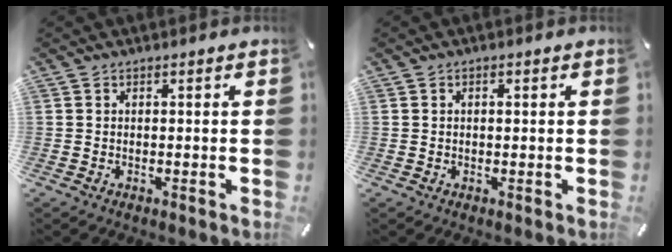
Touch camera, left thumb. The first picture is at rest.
{"total": 0.8, "force": [0.2, 0.5, 0.6], "torque": [-0.012, 0.002, 0.002]}